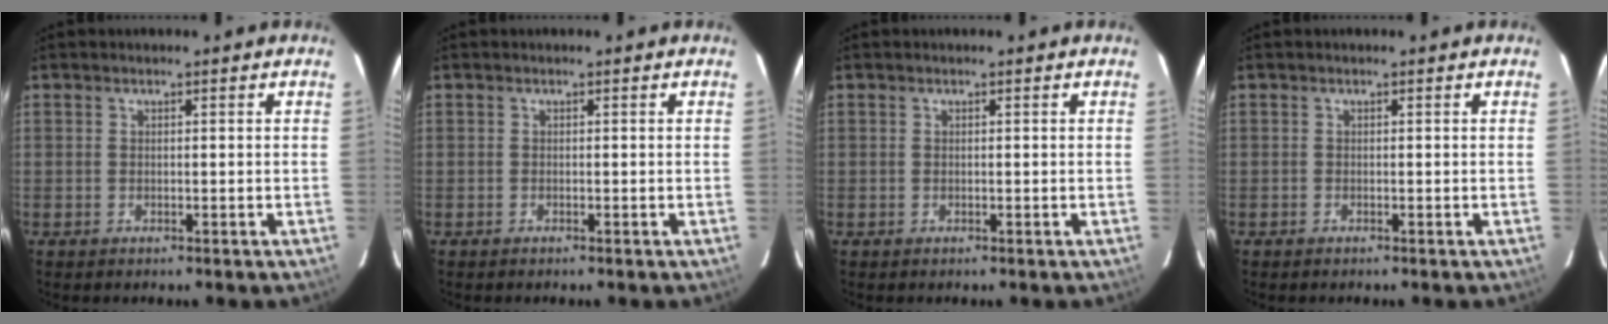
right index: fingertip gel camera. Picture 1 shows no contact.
{"total": 0.0}
{"total": 0.0}
{"total": 0.0}